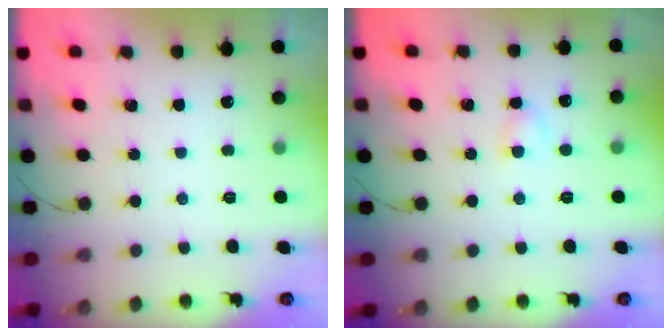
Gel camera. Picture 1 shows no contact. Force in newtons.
{"total": 2.7, "press": 2.5, "slide": 1.0}